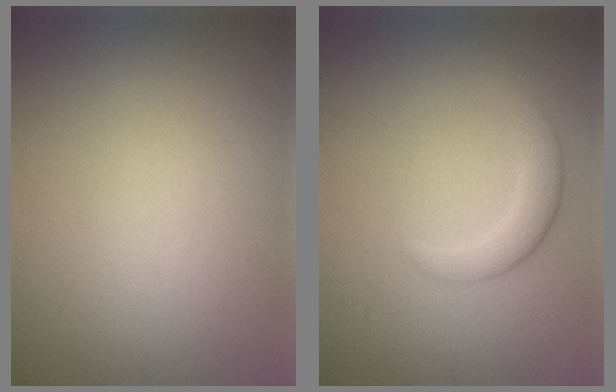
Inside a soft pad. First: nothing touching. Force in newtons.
{"total": 2.7, "press": 2.7, "slide": 0.2}